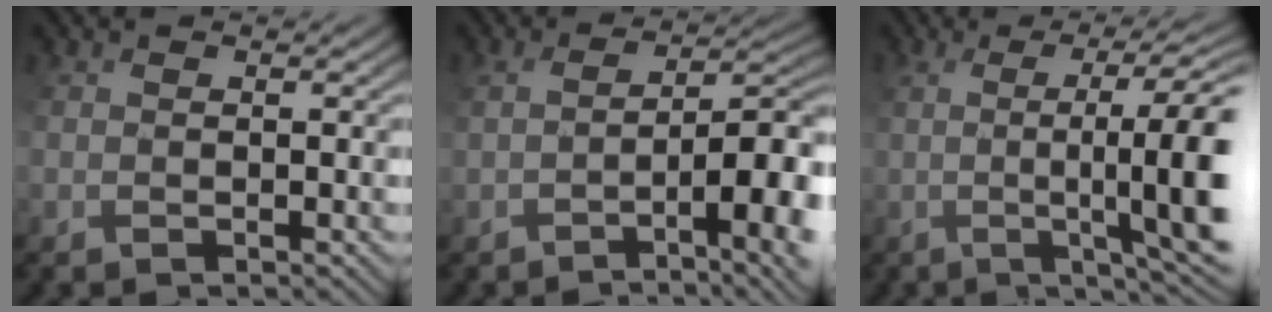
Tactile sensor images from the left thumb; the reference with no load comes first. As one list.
[{"total": 10.2, "force": [-4.0, 2.9, 9.0], "torque": [-0.118, 0.013, -0.046]}, {"total": 12.6, "force": [-0.1, 3.3, 12.2], "torque": [-0.165, 0.001, 0.026]}]